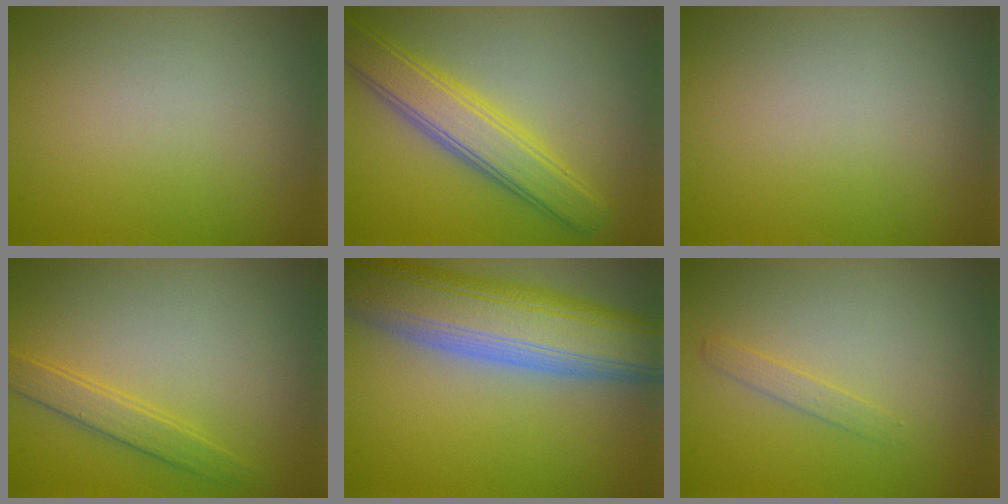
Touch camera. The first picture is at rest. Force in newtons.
{"total": 4.9, "press": 4.9, "slide": 0.3}
{"total": 0.0}
{"total": 2.1, "press": 2.1, "slide": 0.1}
{"total": 11.9, "press": 11.9, "slide": 0.9}
{"total": 1.0, "press": 1.0, "slide": 0.1}